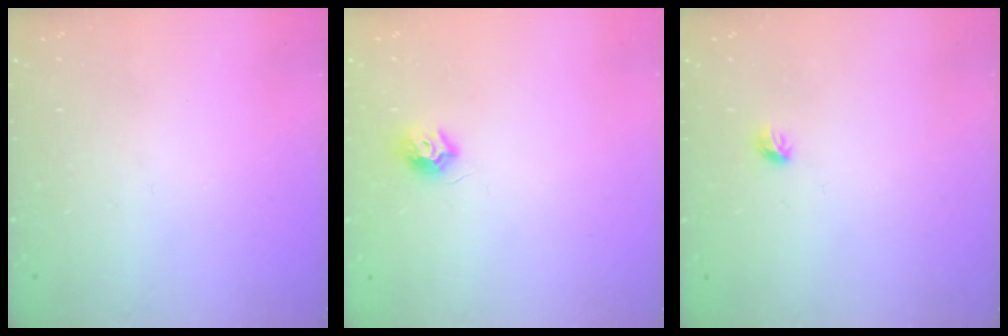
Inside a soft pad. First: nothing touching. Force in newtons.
{"total": 7.6, "press": 7.6, "slide": 0.4}
{"total": 4.2, "press": 4.1, "slide": 1.0}